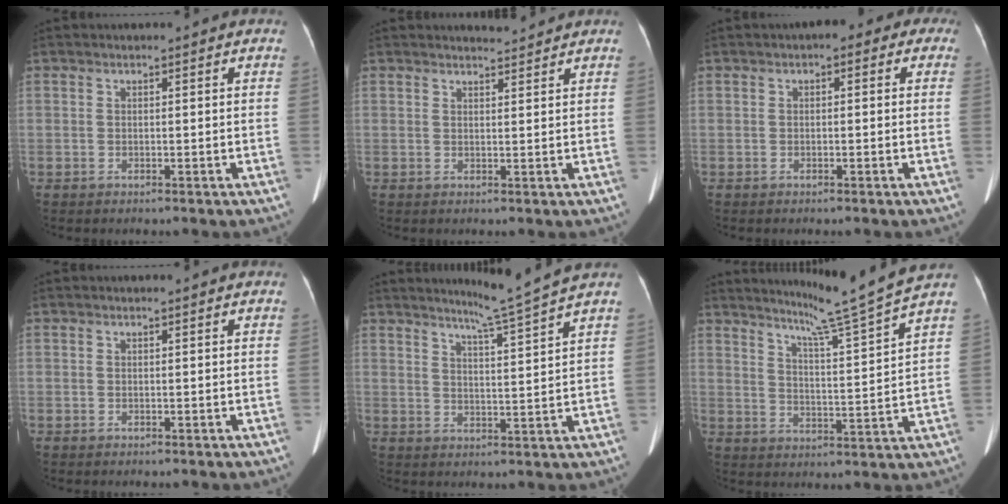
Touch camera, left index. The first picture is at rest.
{"total": 2.3, "force": [2.3, -0.1, 0.0], "torque": [-0.006, 0.003, 0.037]}
{"total": 3.3, "force": [0.7, 2.0, 2.5], "torque": [-0.020, 0.021, -0.007]}
{"total": 0.0}
{"total": 6.6, "force": [5.8, -2.3, 2.2], "torque": [-0.043, -0.020, 0.095]}
{"total": 11.2, "force": [9.8, -3.0, 4.6], "torque": [-0.082, -0.036, 0.148]}